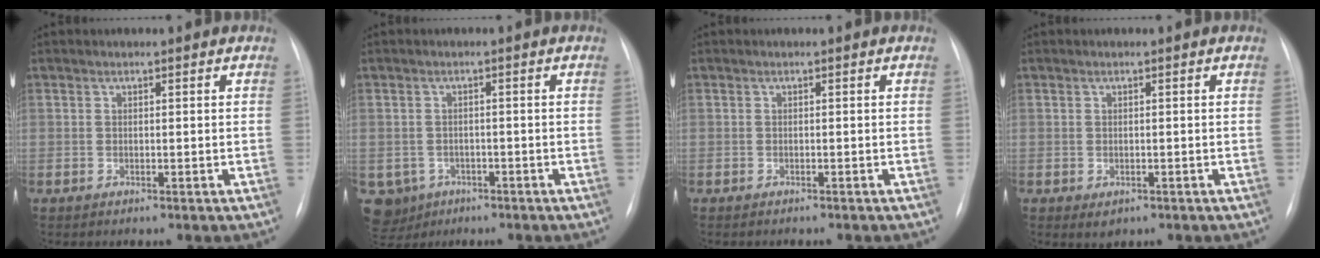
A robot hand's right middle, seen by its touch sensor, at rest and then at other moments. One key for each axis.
{"total": 5.9, "fx": -2.8, "fy": 5.1, "fz": 0.7, "tx": -0.020, "ty": 0.007, "tz": -0.037}
{"total": 2.4, "fx": -2.1, "fy": 0.6, "fz": 1.0, "tx": -0.017, "ty": -0.005, "tz": -0.020}
{"total": 1.5, "fx": -0.6, "fy": 1.1, "fz": 0.9, "tx": -0.004, "ty": 0.000, "tz": 0.004}